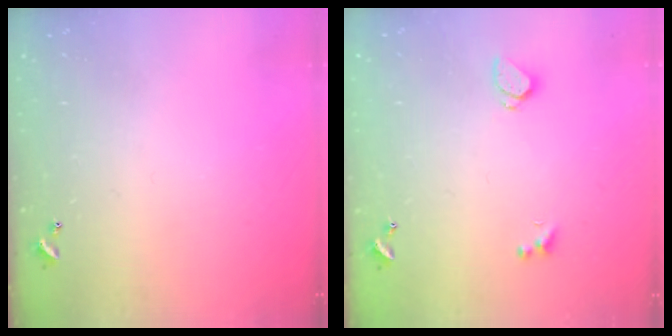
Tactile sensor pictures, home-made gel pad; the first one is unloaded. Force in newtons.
{"total": 1.4, "press": 1.2, "slide": 0.6}